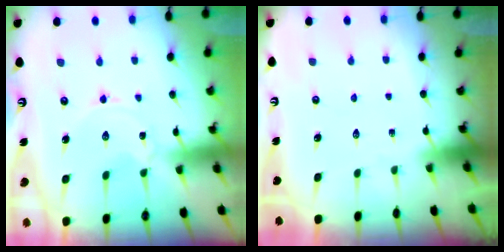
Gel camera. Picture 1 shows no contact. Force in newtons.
{"total": 0.0}